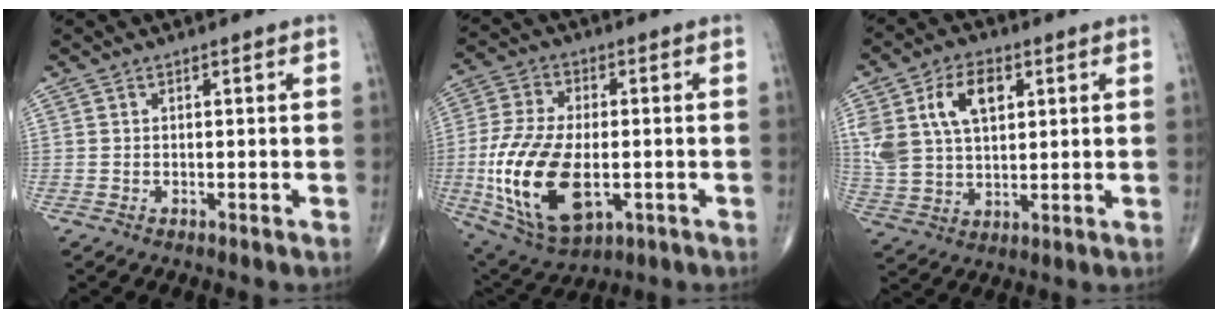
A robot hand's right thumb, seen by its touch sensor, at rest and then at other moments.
{"total": 19.4, "force": [-3.7, 10.3, 16.1], "torque": [-0.325, -0.007, -0.051]}
{"total": 13.9, "force": [4.7, 8.5, 9.9], "torque": [-0.182, -0.002, 0.097]}